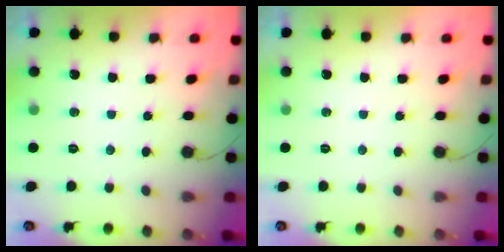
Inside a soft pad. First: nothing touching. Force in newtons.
{"total": 0.0}